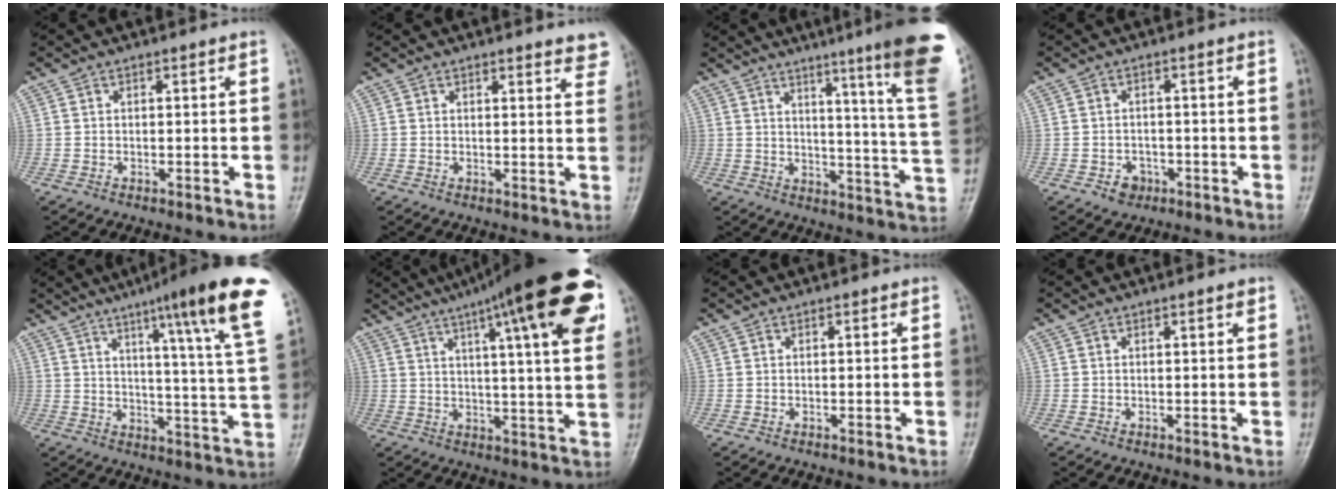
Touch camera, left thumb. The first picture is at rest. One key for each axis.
{"total": 5.5, "fx": 4.7, "fy": 1.3, "fz": 2.5, "tx": -0.006, "ty": -0.020, "tz": 0.040}
{"total": 21.6, "fx": 13.8, "fy": 0.4, "fz": 16.7, "tx": -0.201, "ty": -0.093, "tz": 0.168}
{"total": 2.9, "fx": -1.5, "fy": 2.4, "fz": 0.9, "tx": 0.001, "ty": 0.013, "tz": -0.019}
{"total": 21.0, "fx": 12.1, "fy": 1.3, "fz": 17.1, "tx": -0.218, "ty": -0.048, "tz": 0.156}
{"total": 23.1, "fx": 11.2, "fy": 4.2, "fz": 19.7, "tx": -0.275, "ty": -0.009, "tz": 0.151}
{"total": 0.0}
{"total": 1.0, "fx": 0.6, "fy": 0.1, "fz": 0.8, "tx": -0.010, "ty": -0.002, "tz": 0.007}